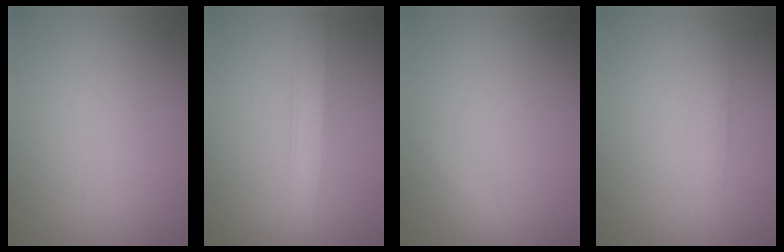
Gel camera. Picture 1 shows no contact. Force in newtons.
{"total": 2.9, "press": 2.9, "slide": 0.0}
{"total": 1.3, "press": 1.3, "slide": 0.1}
{"total": 0.8, "press": 0.8, "slide": 0.1}